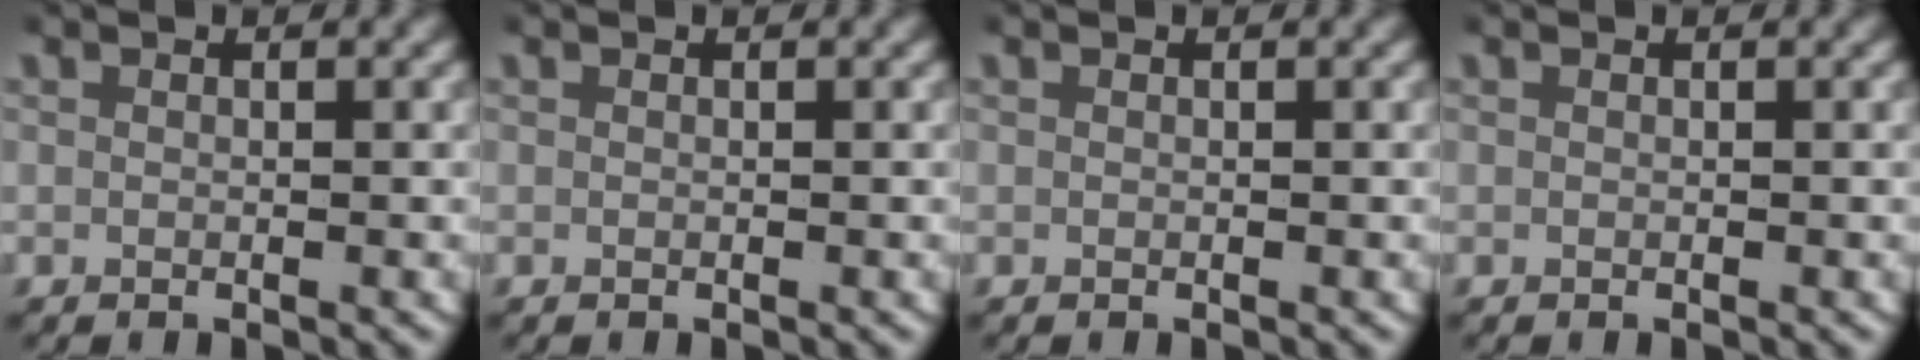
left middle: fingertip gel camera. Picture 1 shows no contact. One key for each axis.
{"total": 0.0}
{"total": 0.0}
{"total": 0.0}